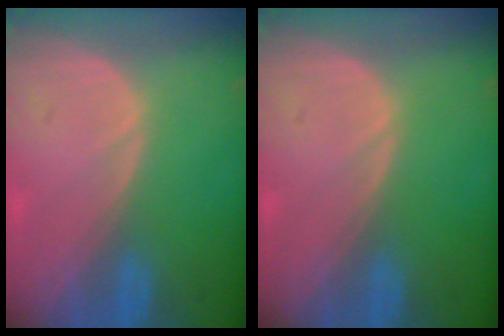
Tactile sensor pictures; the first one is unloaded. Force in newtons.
{"total": 0.0}